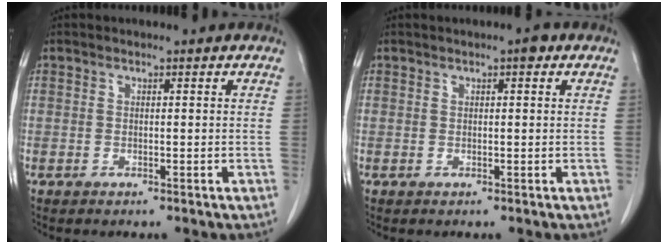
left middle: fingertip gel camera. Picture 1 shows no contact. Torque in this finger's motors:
{"motor_torque": [0.39, -0.39, 0.15, 0.02]}